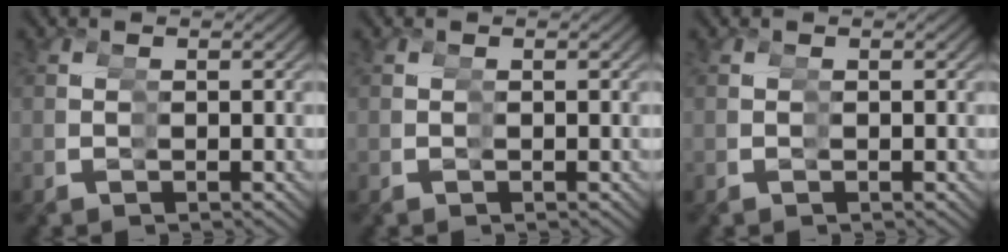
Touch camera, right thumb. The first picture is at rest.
{"total": 0.0}
{"total": 0.0}